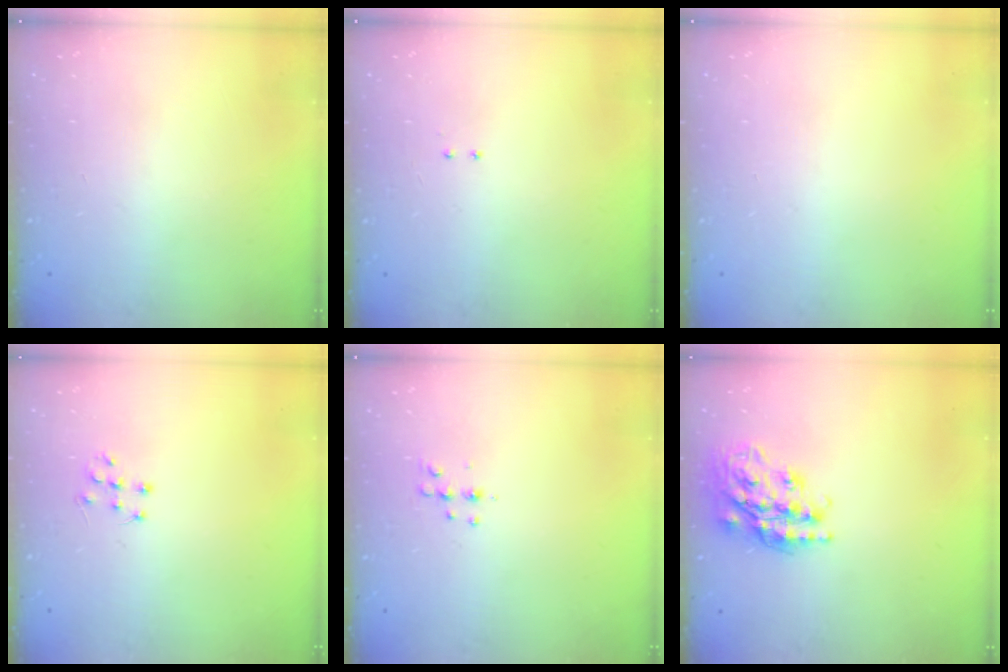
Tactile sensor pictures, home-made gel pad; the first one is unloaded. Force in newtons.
{"total": 2.0, "press": 2.0, "slide": 0.4}
{"total": 0.0}
{"total": 6.1, "press": 6.1, "slide": 0.4}
{"total": 5.2, "press": 5.0, "slide": 1.1}
{"total": 20.4, "press": 20.3, "slide": 1.7}